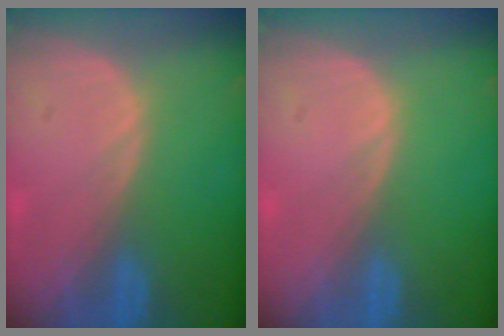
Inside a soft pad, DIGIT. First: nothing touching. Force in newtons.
{"total": 0.0}